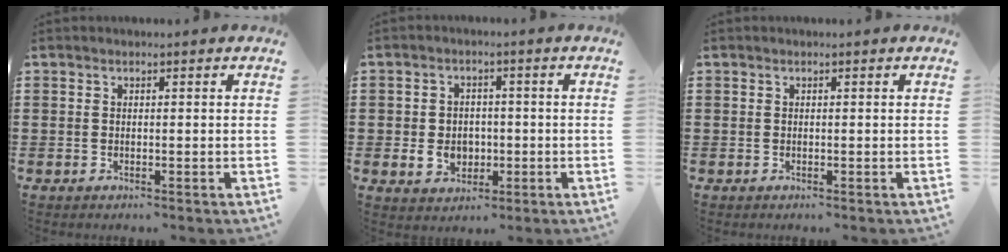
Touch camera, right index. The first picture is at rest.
{"total": 4.2, "force": [-0.6, 3.5, 2.2], "torque": [-0.050, 0.007, -0.013]}
{"total": 0.0}